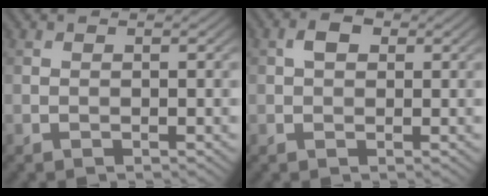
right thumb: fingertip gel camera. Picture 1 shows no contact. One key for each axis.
{"total": 2.4, "fx": 0.7, "fy": 1.6, "fz": 1.6, "tx": -0.032, "ty": 0.005, "tz": 0.008}